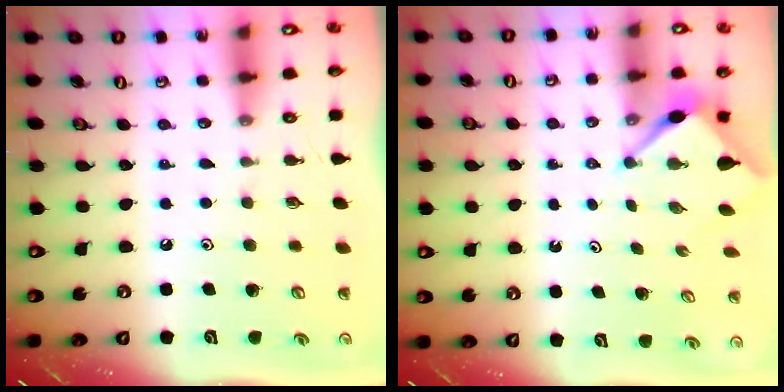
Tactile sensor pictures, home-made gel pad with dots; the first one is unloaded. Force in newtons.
{"total": 2.9, "press": 2.9, "slide": 0.3}